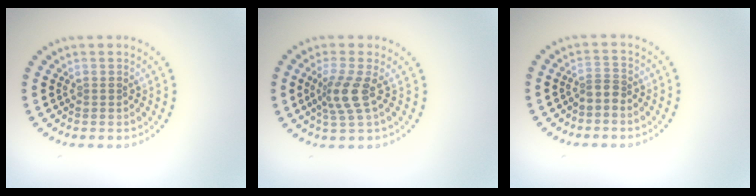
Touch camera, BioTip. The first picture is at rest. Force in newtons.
{"total": 2.9, "press": 2.2, "slide": 2.0}
{"total": 1.3, "press": 0.9, "slide": 0.9}